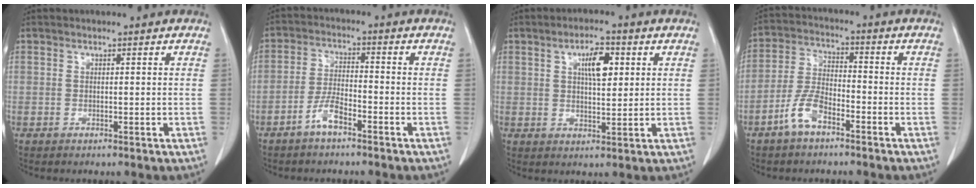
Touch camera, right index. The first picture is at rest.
{"total": 4.5, "force": [-3.0, 1.1, 3.2], "torque": [-0.068, 0.005, -0.058]}
{"total": 5.9, "force": [2.0, 2.0, 5.2], "torque": [-0.087, 0.005, 0.034]}
{"total": 6.6, "force": [-4.0, 2.6, 4.6], "torque": [-0.104, 0.007, -0.080]}